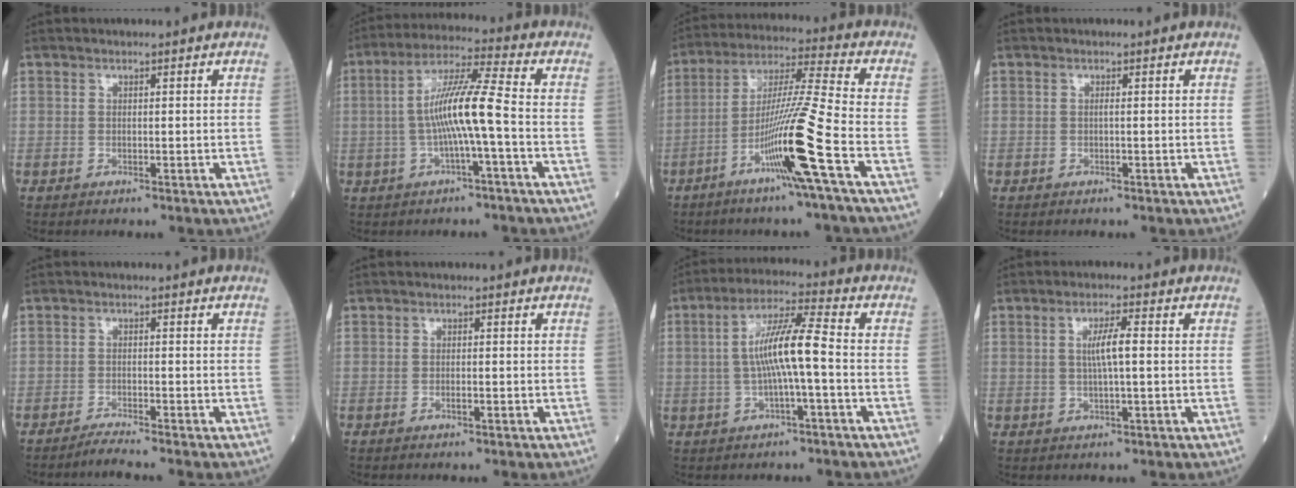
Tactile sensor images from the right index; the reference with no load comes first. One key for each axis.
{"total": 9.3, "fx": -1.3, "fy": -0.2, "fz": 9.2, "tx": -0.174, "ty": 0.016, "tz": -0.029}
{"total": 13.9, "fx": -5.8, "fy": -2.3, "fz": 12.4, "tx": -0.231, "ty": -0.011, "tz": -0.112}
{"total": 0.0}
{"total": 2.6, "fx": -2.3, "fy": -0.7, "fz": 0.7, "tx": -0.019, "ty": -0.007, "tz": -0.044}
{"total": 1.2, "fx": -0.5, "fy": 0.1, "fz": 1.1, "tx": -0.022, "ty": 0.000, "tz": -0.008}
{"total": 8.7, "fx": -0.7, "fy": 0.4, "fz": 8.6, "tx": -0.161, "ty": 0.015, "tz": -0.017}
{"total": 3.9, "fx": 0.4, "fy": 0.1, "fz": 3.9, "tx": -0.072, "ty": 0.001, "tz": 0.007}